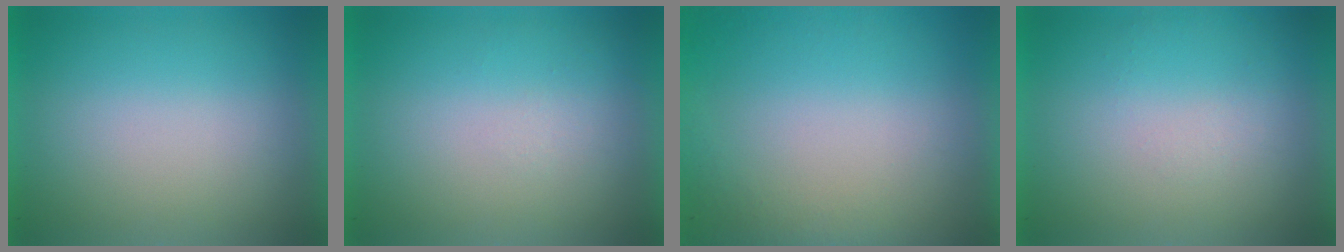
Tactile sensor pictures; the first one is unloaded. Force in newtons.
{"total": 1.0}
{"total": 2.8}
{"total": 1.1}